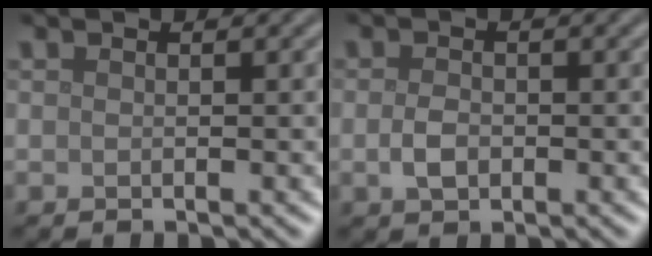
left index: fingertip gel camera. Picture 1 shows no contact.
{"total": 1.9, "force": [-0.4, 1.3, 1.3], "torque": [-0.029, 0.000, -0.009]}